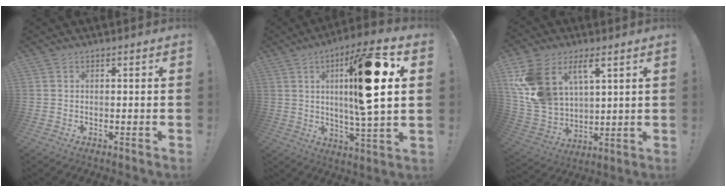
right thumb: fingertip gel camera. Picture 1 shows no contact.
{"total": 19.2, "force": [4.4, 3.4, 18.4], "torque": [-0.292, -0.008, 0.045]}
{"total": 15.1, "force": [7.7, 9.7, 8.6], "torque": [-0.188, -0.041, 0.149]}